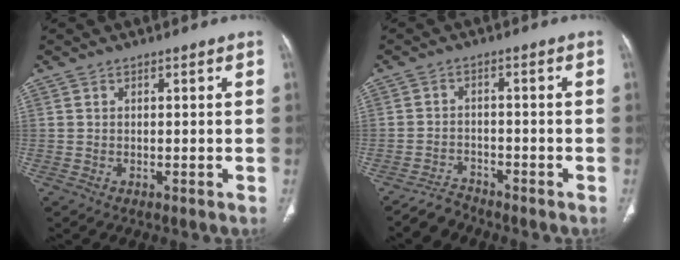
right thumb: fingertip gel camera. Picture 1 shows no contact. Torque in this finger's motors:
{"motor_torque": [2.09, -0.24, 0.00, -0.82, -0.03]}